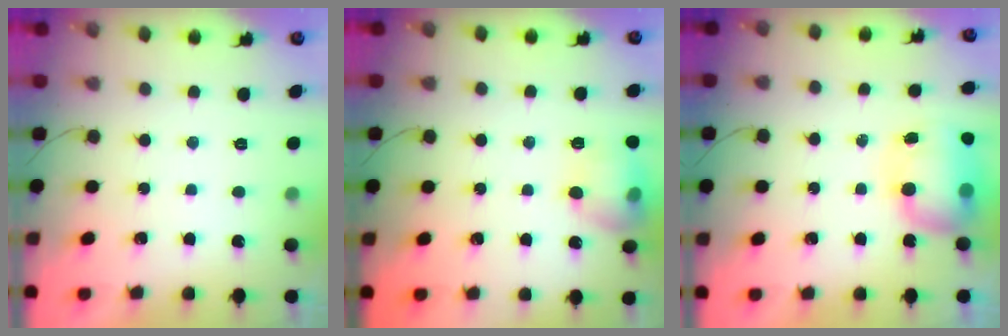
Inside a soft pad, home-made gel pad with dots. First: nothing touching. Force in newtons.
{"total": 11.9, "press": 11.9, "slide": 1.3}
{"total": 9.7, "press": 9.3, "slide": 2.9}